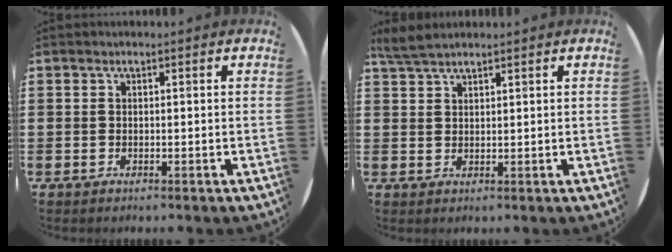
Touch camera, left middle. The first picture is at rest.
{"total": 2.8, "force": [2.6, 0.4, 1.0], "torque": [-0.025, 0.001, 0.049]}